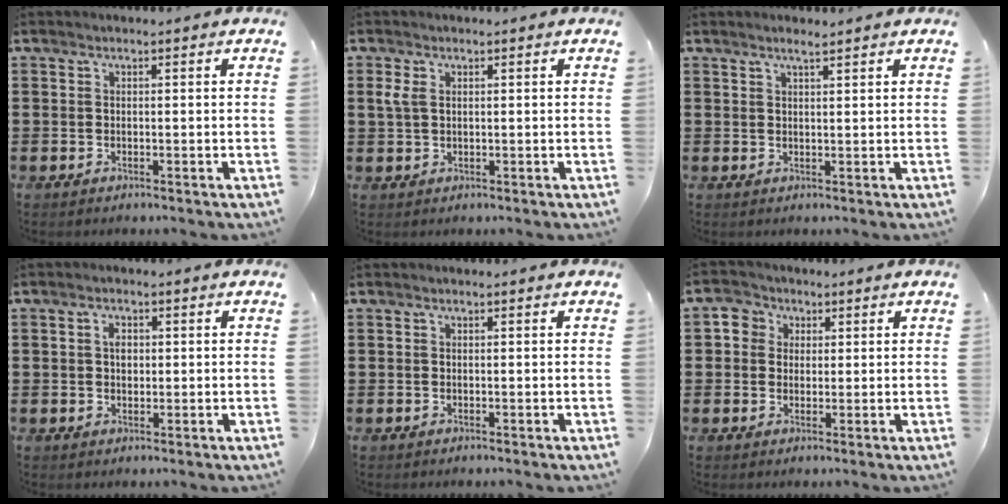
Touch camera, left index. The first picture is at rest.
{"total": 2.4, "force": [0.6, 1.5, 1.8], "torque": [-0.054, 0.001, 0.006]}
{"total": 1.7, "force": [1.5, 0.0, 0.9], "torque": [-0.019, -0.001, 0.028]}
{"total": 2.3, "force": [0.5, 1.5, 1.6], "torque": [-0.026, 0.006, 0.006]}
{"total": 0.0}
{"total": 3.8, "force": [1.1, 3.6, 0.2], "torque": [-0.016, 0.010, 0.015]}